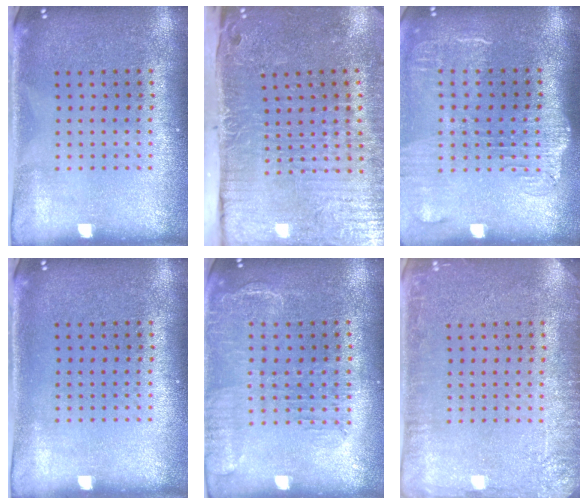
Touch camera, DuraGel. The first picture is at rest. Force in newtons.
{"total": 5.4, "press": 4.4, "slide": 3.1}
{"total": 1.9, "press": 1.5, "slide": 1.2}
{"total": 0.0}
{"total": 1.7, "press": 1.4, "slide": 0.8}
{"total": 2.9, "press": 2.9, "slide": 0.4}